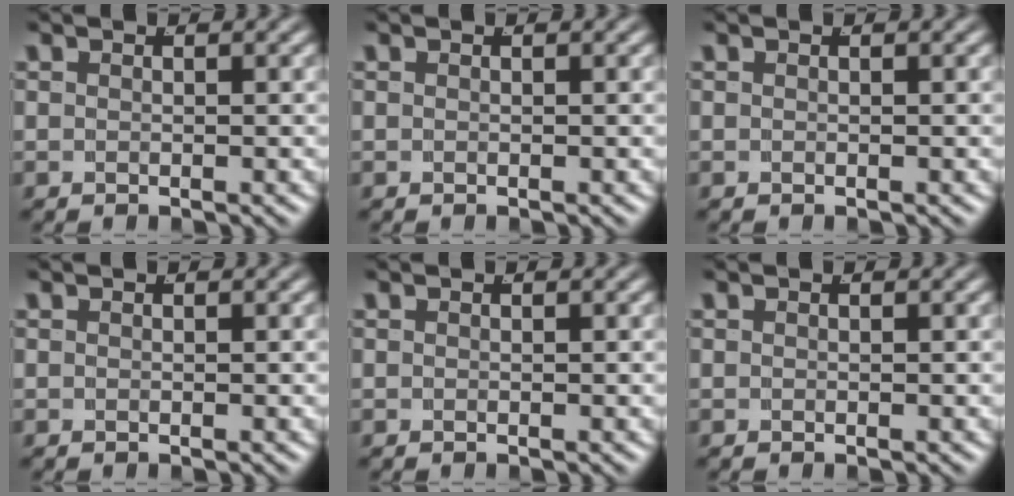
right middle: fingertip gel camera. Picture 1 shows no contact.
{"total": 0.0}
{"total": 0.0}
{"total": 0.0}
{"total": 0.0}
{"total": 0.0}